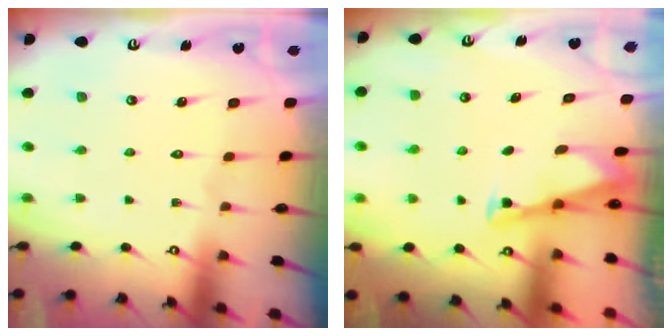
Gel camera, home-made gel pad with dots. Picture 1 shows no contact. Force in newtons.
{"total": 2.9, "press": 2.8, "slide": 0.4}